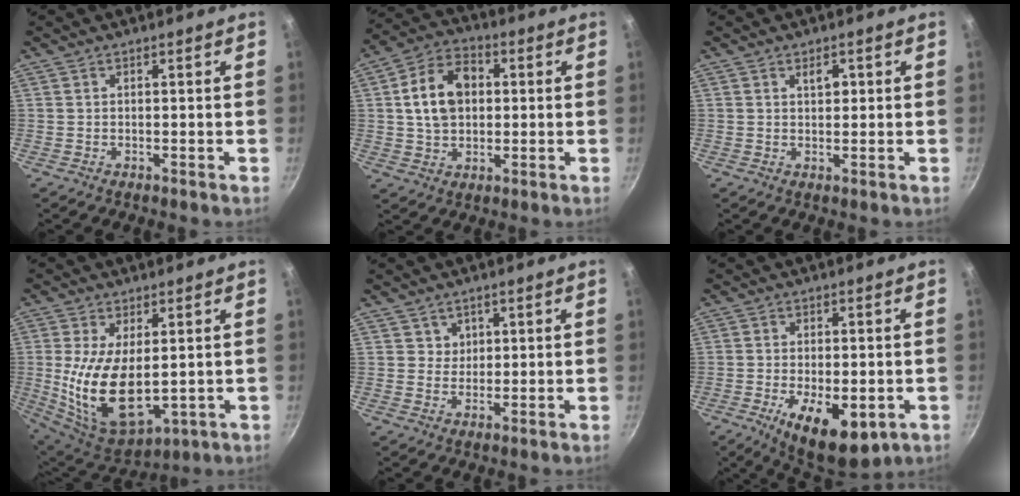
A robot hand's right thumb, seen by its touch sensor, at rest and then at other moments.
{"total": 12.2, "force": [1.7, 8.8, 8.3], "torque": [-0.121, 0.020, 0.021]}
{"total": 2.5, "force": [0.8, 1.5, 1.8], "torque": [-0.016, -0.005, 0.011]}
{"total": 16.6, "force": [0.0, 8.9, 14.1], "torque": [-0.258, -0.019, 0.020]}
{"total": 2.6, "force": [1.1, 2.3, 0.1], "torque": [0.021, -0.001, 0.015]}
{"total": 12.9, "force": [-4.7, 6.0, 10.5], "torque": [-0.148, 0.004, -0.059]}